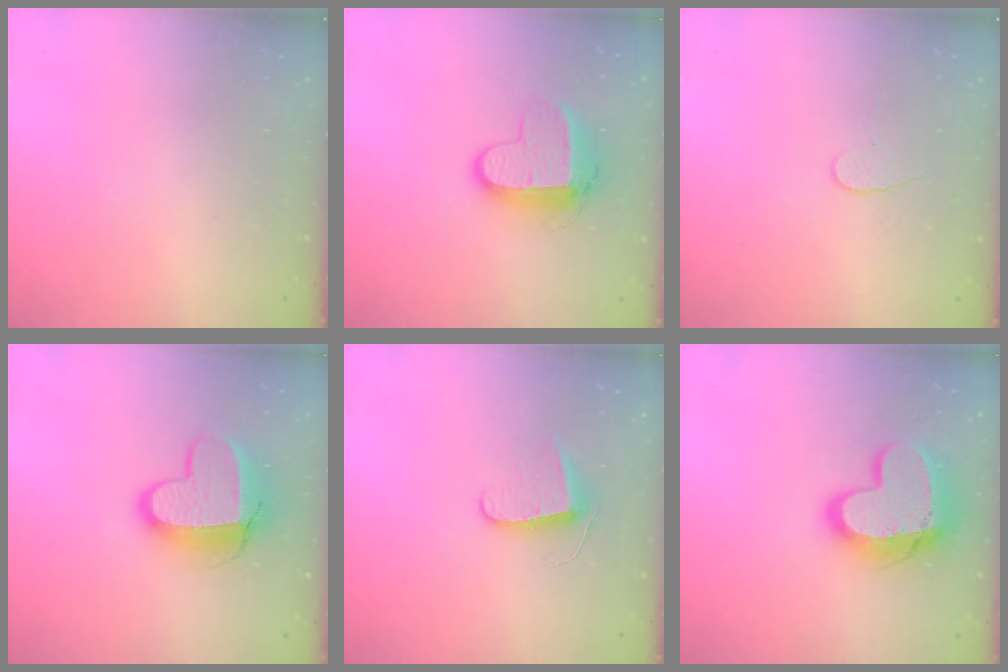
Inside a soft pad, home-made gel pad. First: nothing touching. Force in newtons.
{"total": 10.8, "press": 10.8, "slide": 0.9}
{"total": 3.6, "press": 3.6, "slide": 0.3}
{"total": 12.7, "press": 12.6, "slide": 1.1}
{"total": 7.5, "press": 7.4, "slide": 0.6}
{"total": 16.3, "press": 16.3, "slide": 1.3}